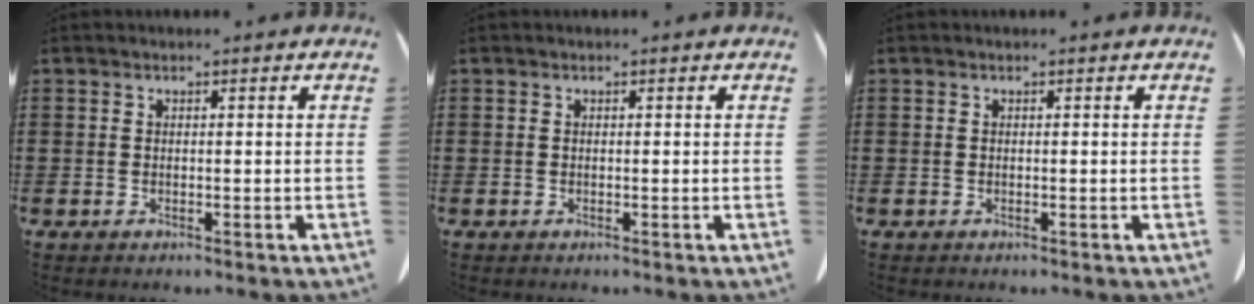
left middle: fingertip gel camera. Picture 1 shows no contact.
{"total": 0.0}
{"total": 0.0}